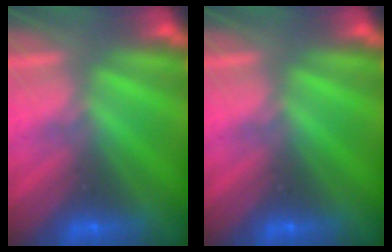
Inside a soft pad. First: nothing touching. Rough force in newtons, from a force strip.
{"total": 0.0}